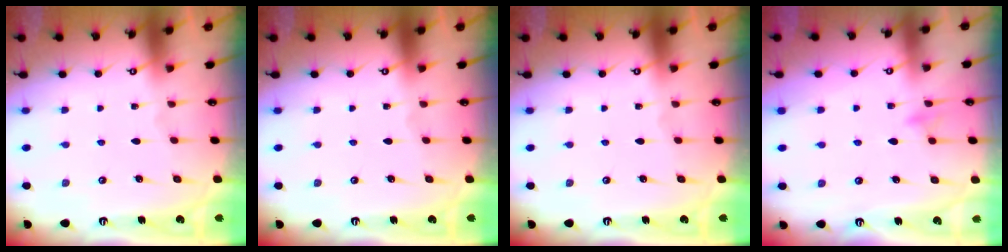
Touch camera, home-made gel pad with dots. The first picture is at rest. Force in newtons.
{"total": 0.0}
{"total": 0.0}
{"total": 8.3, "press": 8.2, "slide": 0.9}